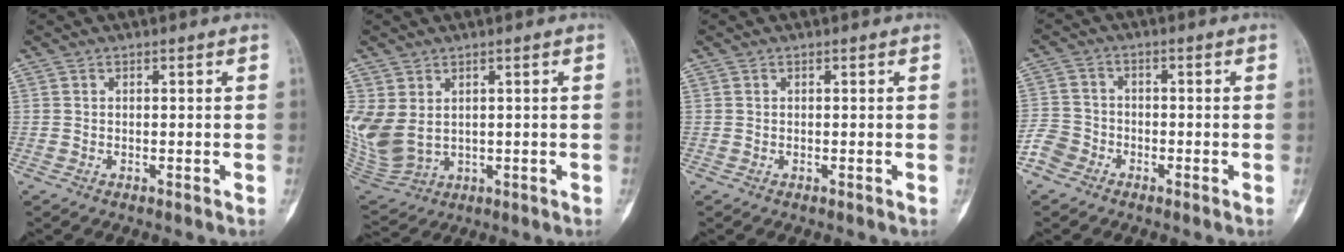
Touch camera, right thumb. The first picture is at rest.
{"total": 11.0, "force": [1.9, 8.0, 7.3], "torque": [-0.173, -0.011, 0.062]}
{"total": 0.0}
{"total": 4.7, "force": [-2.8, 3.6, 1.1], "torque": [-0.011, 0.016, -0.062]}